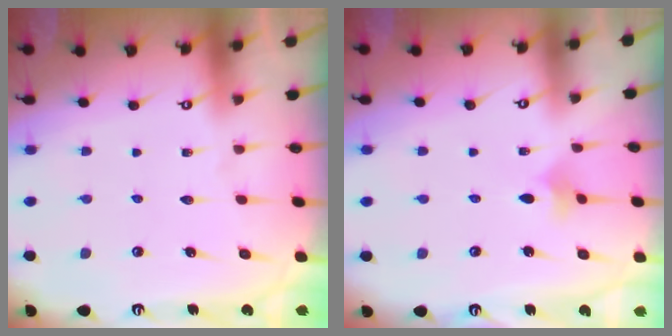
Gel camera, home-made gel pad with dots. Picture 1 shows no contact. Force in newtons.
{"total": 3.4, "press": 3.3, "slide": 0.9}